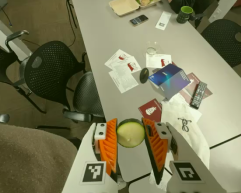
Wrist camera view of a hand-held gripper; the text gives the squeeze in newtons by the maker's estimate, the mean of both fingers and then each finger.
{"total": 13.6, "left": 14.6, "right": 12.6}